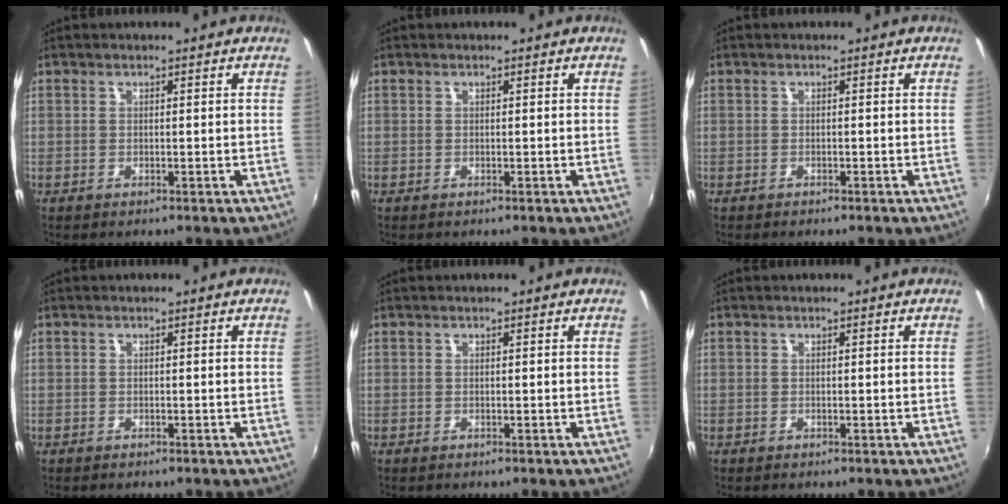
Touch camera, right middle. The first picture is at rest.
{"total": 0.0}
{"total": 0.5, "force": [-0.5, 0.3, 0.0], "torque": [-0.003, -0.001, -0.009]}
{"total": 0.0}
{"total": 0.0}
{"total": 0.0}